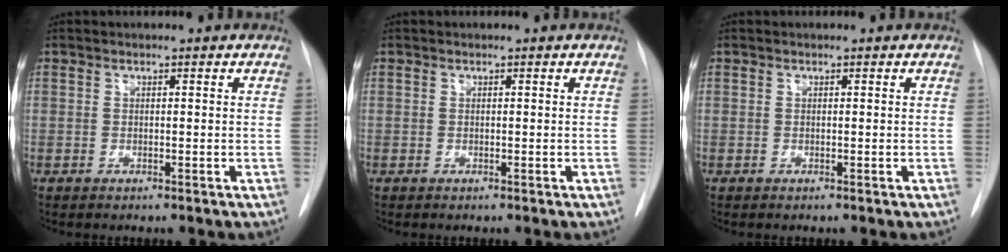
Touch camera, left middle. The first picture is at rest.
{"total": 0.0}
{"total": 0.0}